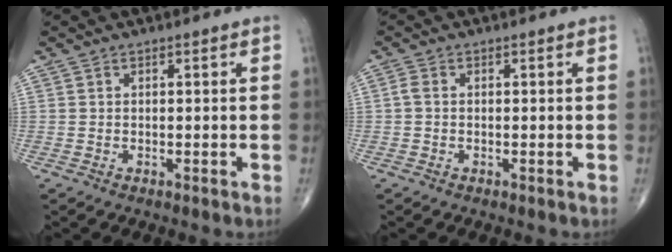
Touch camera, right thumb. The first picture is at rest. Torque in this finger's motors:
{"motor_torque": [-0.04, -0.08, 0.16, -0.12, 0.06]}